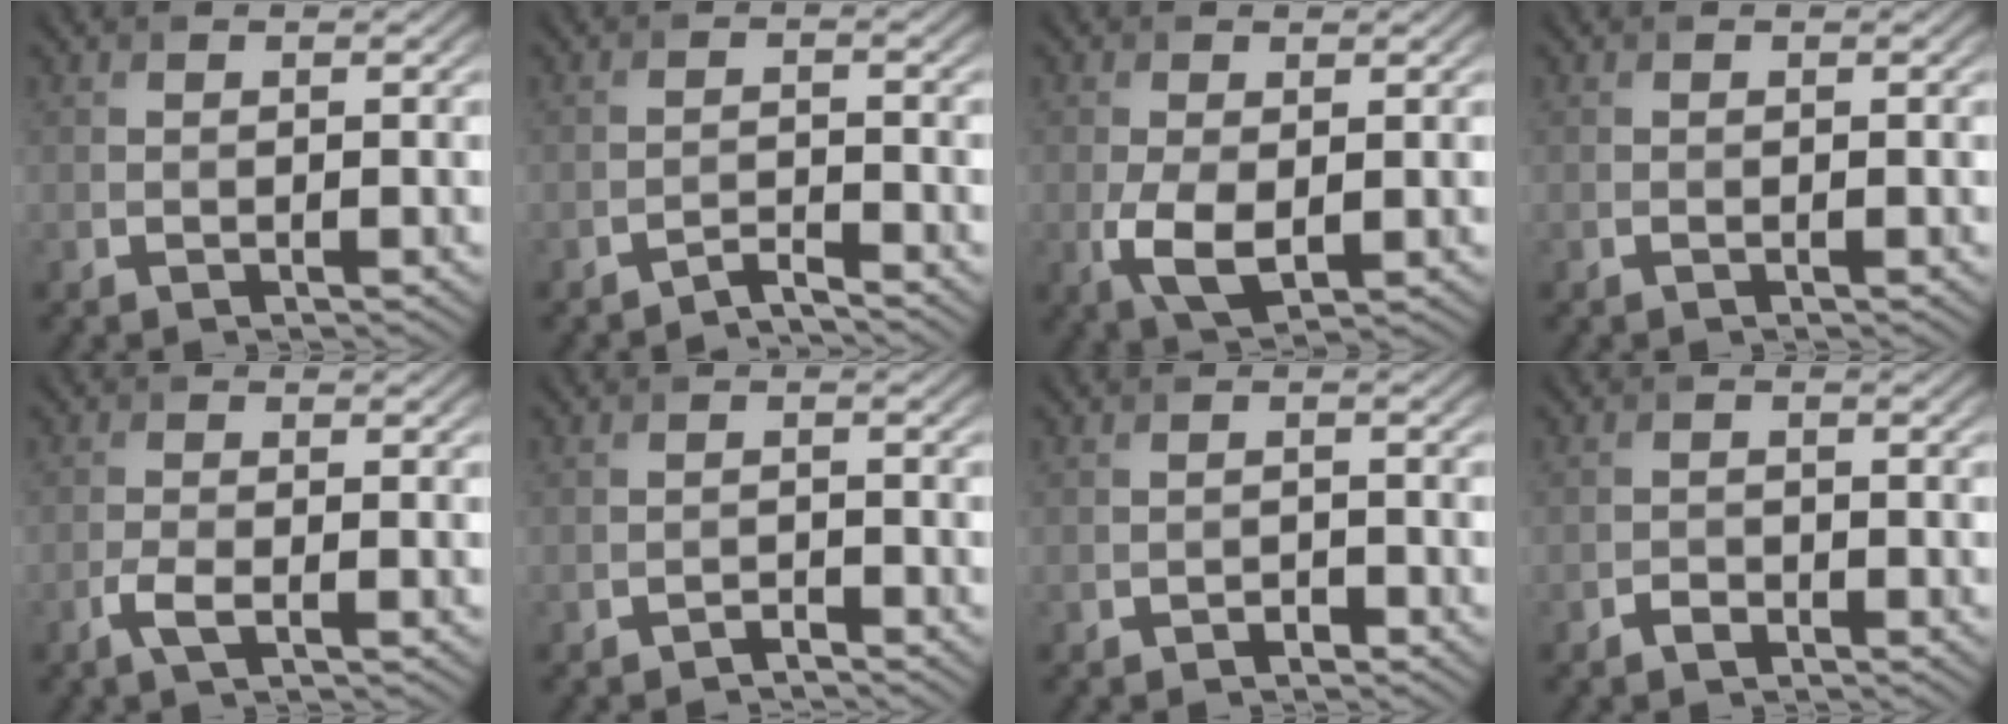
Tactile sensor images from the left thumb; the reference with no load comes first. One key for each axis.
{"total": 1.9, "fx": -1.8, "fy": 0.1, "fz": 0.6, "tx": -0.007, "ty": 0.002, "tz": -0.043}
{"total": 4.7, "fx": -0.7, "fy": 2.6, "fz": 3.9, "tx": -0.094, "ty": -0.014, "tz": -0.008}
{"total": 0.0}
{"total": 2.3, "fx": -1.2, "fy": 0.7, "fz": 1.9, "tx": -0.047, "ty": 0.000, "tz": -0.028}
{"total": 1.1, "fx": -1.1, "fy": 0.1, "fz": 0.3, "tx": -0.004, "ty": 0.001, "tz": -0.023}
{"total": 1.0, "fx": -0.8, "fy": 0.5, "fz": 0.4, "tx": -0.005, "ty": 0.000, "tz": -0.014}
{"total": 1.2, "fx": -0.9, "fy": 0.6, "fz": 0.5, "tx": -0.010, "ty": 0.000, "tz": -0.018}